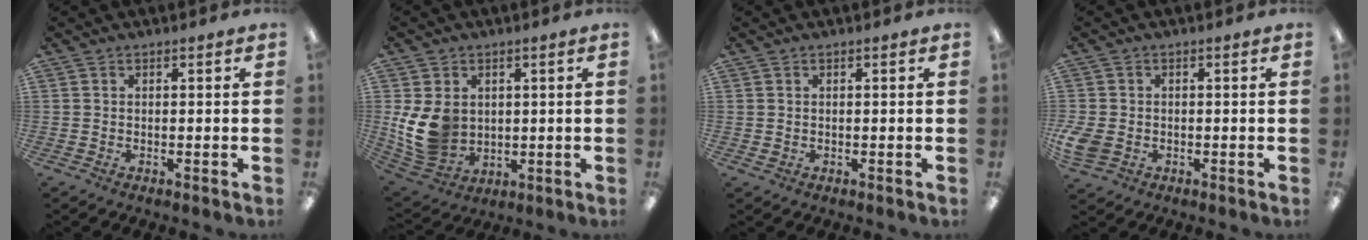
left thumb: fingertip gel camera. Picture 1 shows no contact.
{"total": 11.9, "force": [1.2, 9.6, 7.0], "torque": [-0.162, -0.005, 0.028]}
{"total": 0.7, "force": [0.4, 0.6, 0.3], "torque": [-0.006, 0.004, 0.006]}
{"total": 4.7, "force": [-1.0, 3.7, 2.8], "torque": [-0.064, 0.002, -0.016]}